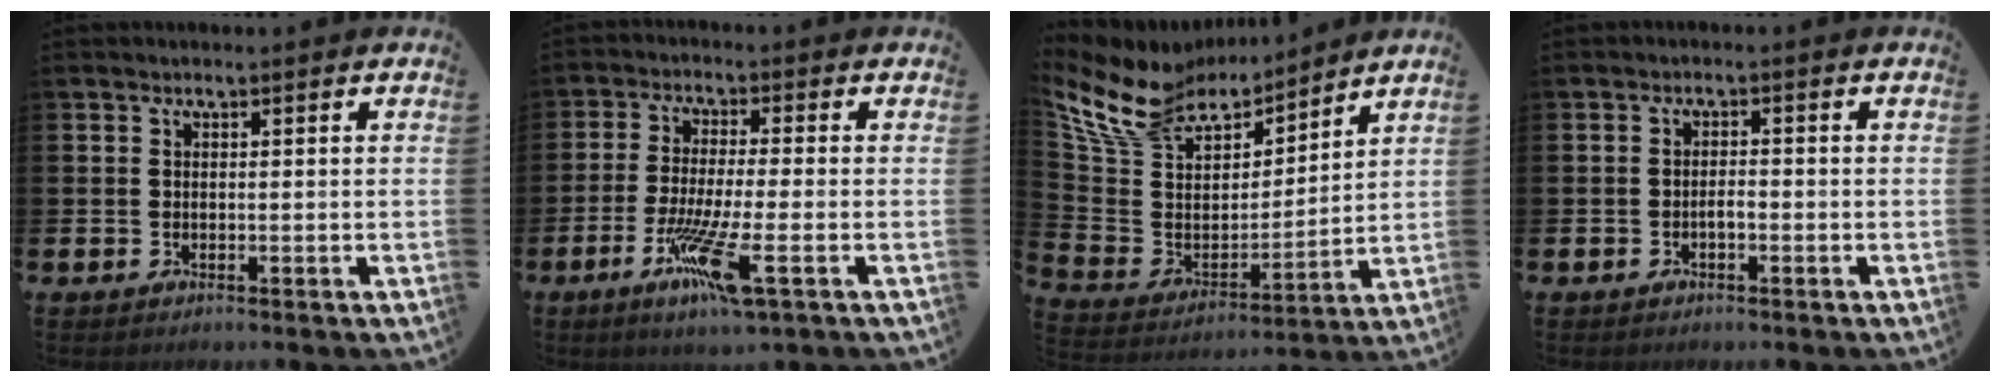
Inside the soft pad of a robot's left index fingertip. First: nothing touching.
{"total": 8.5, "force": [-3.7, 1.0, 7.6], "torque": [-0.150, -0.016, -0.063]}
{"total": 11.7, "force": [10.5, 4.3, 2.6], "torque": [-0.112, -0.072, 0.189]}
{"total": 1.2, "force": [-0.6, 0.5, 0.9], "torque": [-0.010, -0.003, -0.013]}